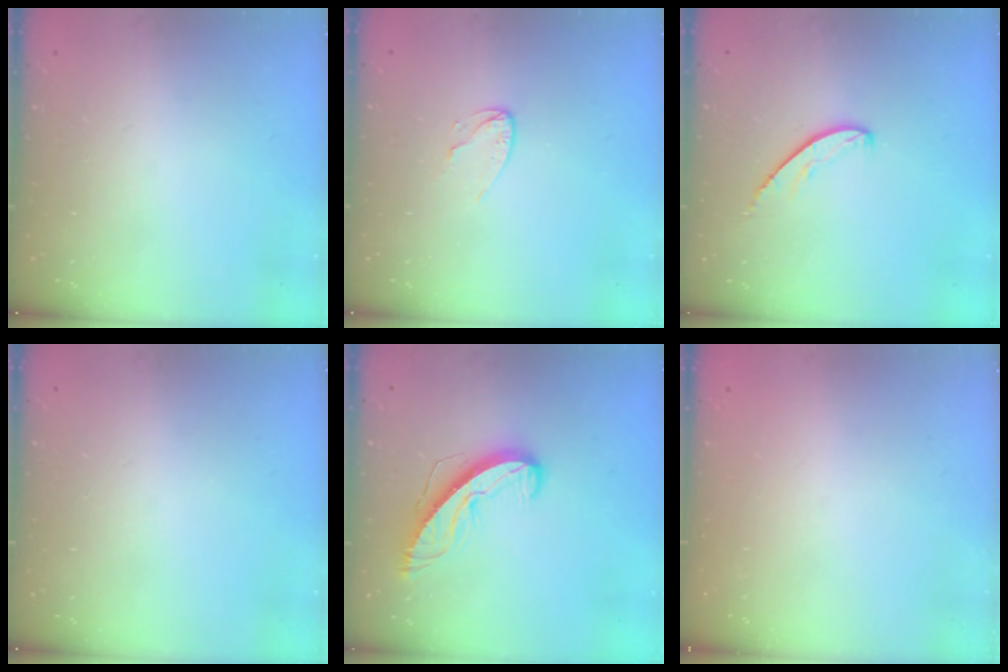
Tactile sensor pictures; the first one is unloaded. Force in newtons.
{"total": 4.5, "press": 4.5, "slide": 0.3}
{"total": 5.2, "press": 5.1, "slide": 0.5}
{"total": 0.0}
{"total": 9.2, "press": 9.2, "slide": 0.3}
{"total": 0.0}